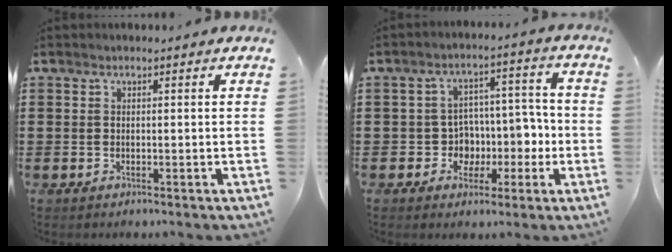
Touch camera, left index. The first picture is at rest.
{"total": 6.1, "force": [-0.9, 5.7, 1.9], "torque": [-0.040, -0.003, -0.014]}